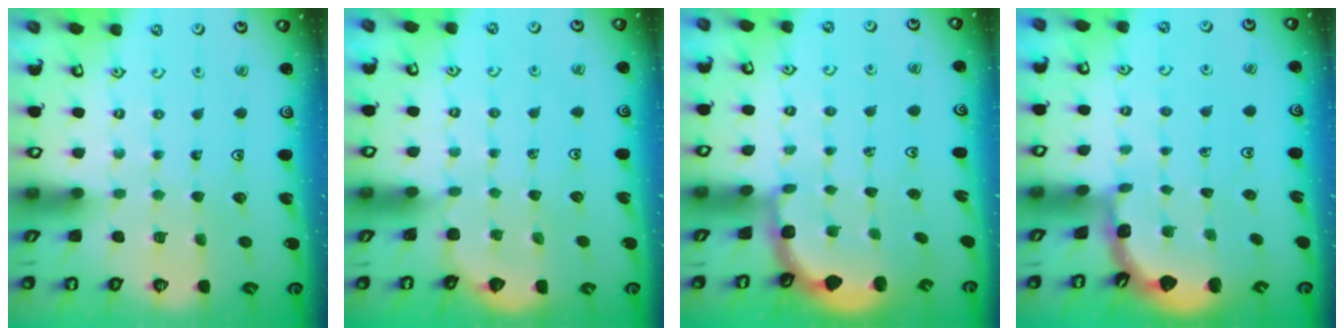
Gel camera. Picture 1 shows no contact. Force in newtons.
{"total": 2.1, "press": 2.1, "slide": 0.2}
{"total": 2.5, "press": 1.9, "slide": 1.6}
{"total": 1.3, "press": 1.3, "slide": 0.1}